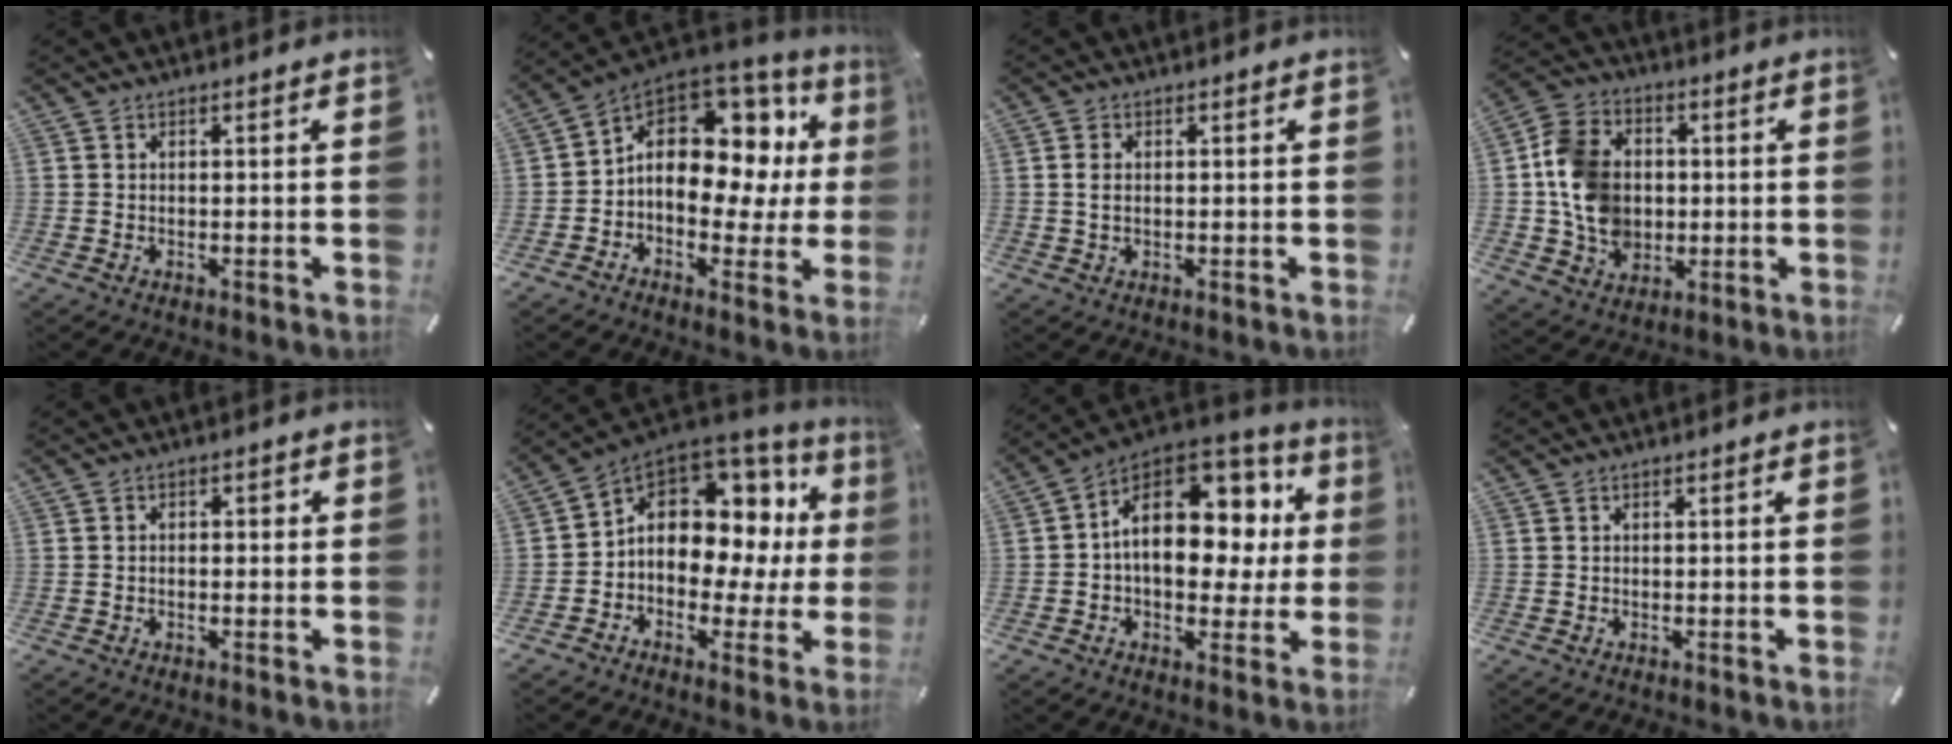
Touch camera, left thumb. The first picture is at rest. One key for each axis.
{"total": 12.8, "fx": 3.2, "fy": 9.1, "fz": 8.4, "tx": -0.133, "ty": -0.032, "tz": 0.054}
{"total": 2.4, "fx": 0.2, "fy": 1.5, "fz": 1.8, "tx": -0.045, "ty": 0.003, "tz": 0.000}
{"total": 13.4, "fx": -0.2, "fy": 11.4, "fz": 7.1, "tx": -0.140, "ty": 0.016, "tz": 0.001}
{"total": 1.3, "fx": -0.4, "fy": 0.8, "fz": 0.9, "tx": -0.016, "ty": 0.006, "tz": -0.010}
{"total": 10.5, "fx": 2.5, "fy": 8.3, "fz": 6.0, "tx": -0.104, "ty": -0.031, "tz": 0.047}
{"total": 17.2, "fx": 4.0, "fy": 11.8, "fz": 11.9, "tx": -0.174, "ty": -0.018, "tz": 0.074}
{"total": 0.0}